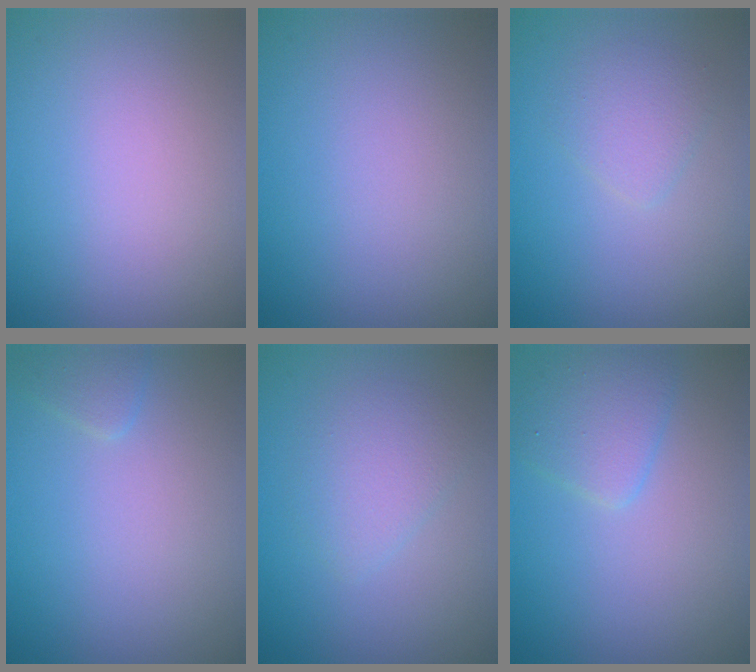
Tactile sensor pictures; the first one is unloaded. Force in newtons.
{"total": 0.0}
{"total": 1.9, "press": 1.9, "slide": 0.1}
{"total": 1.0, "press": 1.0, "slide": 0.0}
{"total": 2.4, "press": 2.4, "slide": 0.1}
{"total": 2.7, "press": 2.7, "slide": 0.1}